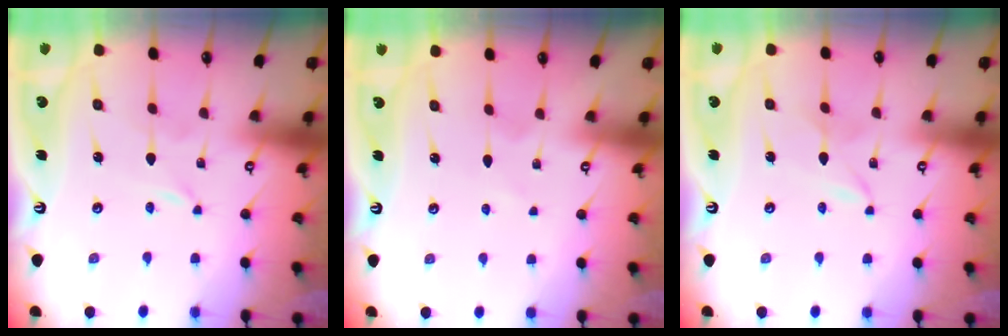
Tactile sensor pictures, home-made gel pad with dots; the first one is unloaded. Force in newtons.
{"total": 2.2, "press": 2.2, "slide": 0.3}
{"total": 1.6, "press": 1.6, "slide": 0.0}